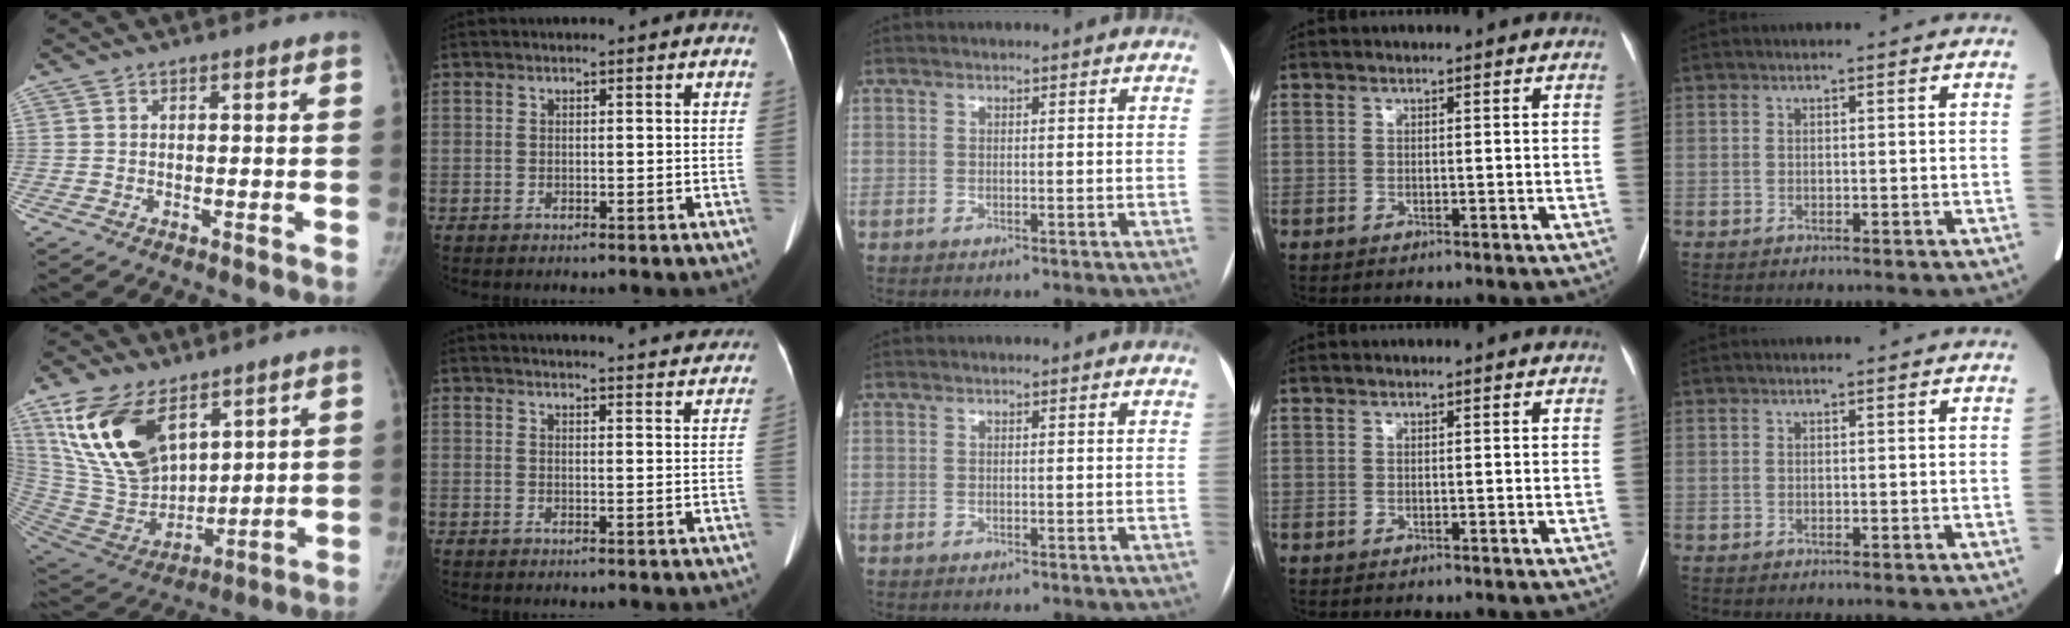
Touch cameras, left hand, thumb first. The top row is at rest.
{"thumb": {"total": 20.6, "force": [10.6, 11.5, 13.4], "torque": [-0.231, -0.053, 0.216]}, "index": {"total": 21.6, "force": [20.8, 2.6, 5.1], "torque": [-0.064, -0.014, 0.244]}}